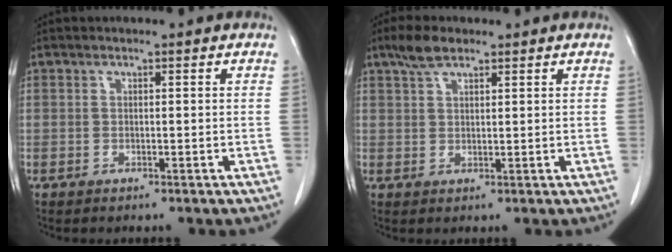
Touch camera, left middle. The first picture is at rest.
{"total": 3.6, "force": [2.6, 1.4, 2.1], "torque": [-0.046, 0.010, 0.052]}